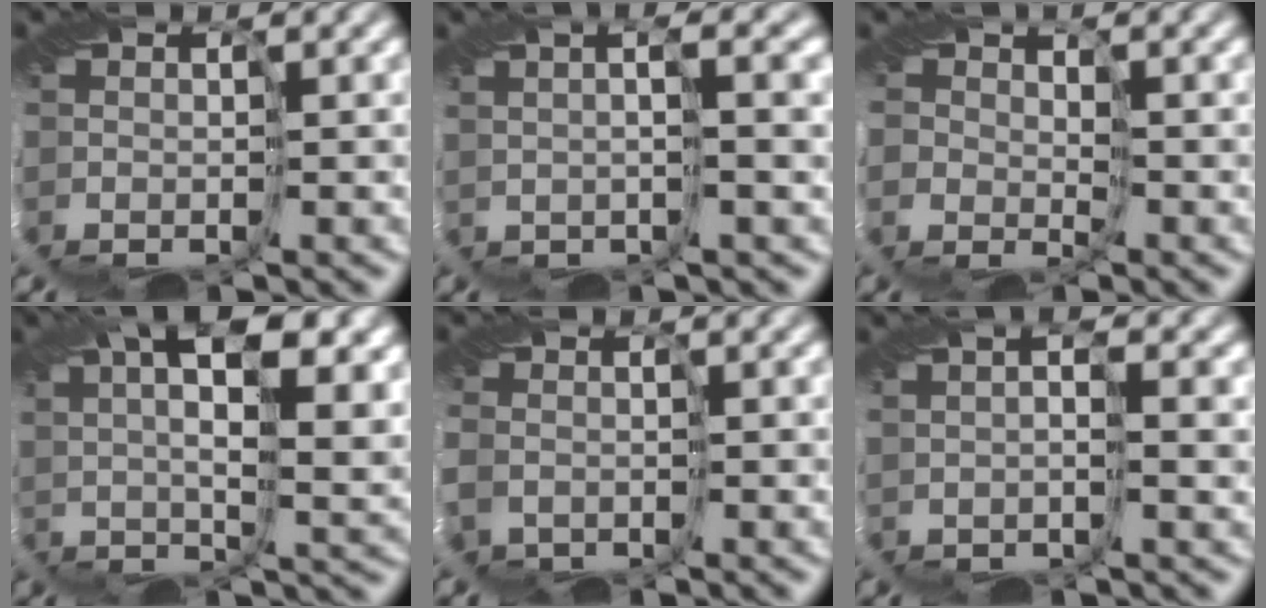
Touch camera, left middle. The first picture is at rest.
{"total": 3.6, "force": [1.4, 0.6, 3.2], "torque": [-0.031, 0.028, 0.009]}
{"total": 1.3, "force": [0.8, 0.7, -0.8], "torque": [0.006, -0.003, 0.020]}
{"total": 9.6, "force": [4.7, 3.0, 7.8], "torque": [-0.112, 0.014, 0.069]}
{"total": 5.5, "force": [-1.1, 4.8, 2.3], "torque": [-0.068, -0.012, -0.020]}
{"total": 1.2, "force": [0.9, -0.6, 0.5], "torque": [-0.004, 0.011, 0.015]}